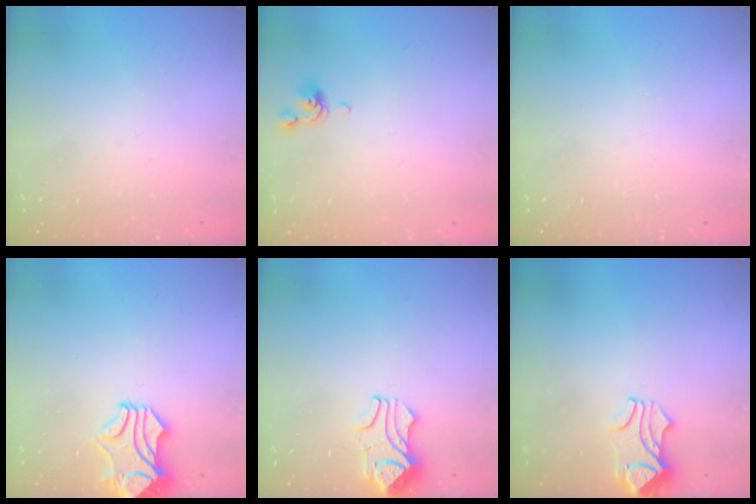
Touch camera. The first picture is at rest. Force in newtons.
{"total": 2.3, "press": 2.3, "slide": 0.6}
{"total": 0.0}
{"total": 1.0, "press": 0.3, "slide": 0.9}
{"total": 3.7, "press": 3.5, "slide": 1.0}
{"total": 1.5, "press": 1.5, "slide": 0.5}